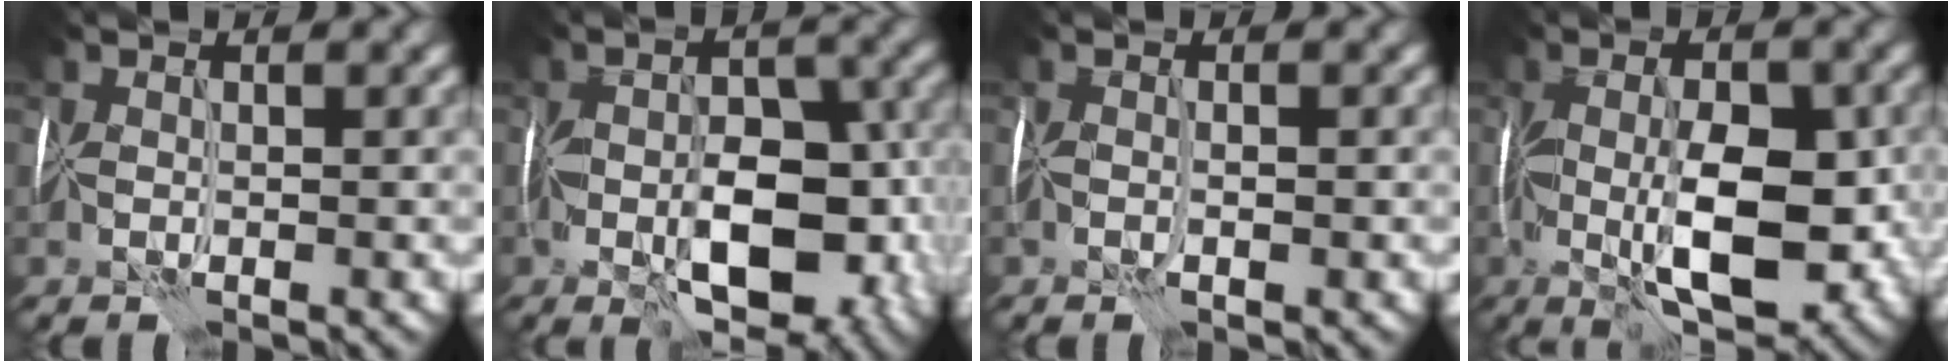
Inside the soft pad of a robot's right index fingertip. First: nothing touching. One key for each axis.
{"total": 9.4, "fx": -3.2, "fy": 5.3, "fz": 7.1, "tx": -0.111, "ty": -0.011, "tz": -0.040}
{"total": 0.6, "fx": -0.2, "fy": -0.1, "fz": 0.6, "tx": -0.010, "ty": 0.002, "tz": -0.003}
{"total": 9.1, "fx": -1.6, "fy": 4.0, "fz": 8.0, "tx": -0.135, "ty": -0.006, "tz": -0.018}